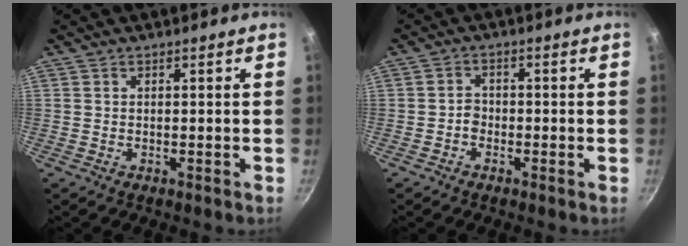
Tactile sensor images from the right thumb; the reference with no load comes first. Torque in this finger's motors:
{"motor_torque": [2.75, 2.26, -0.15, -0.16, 0.00]}